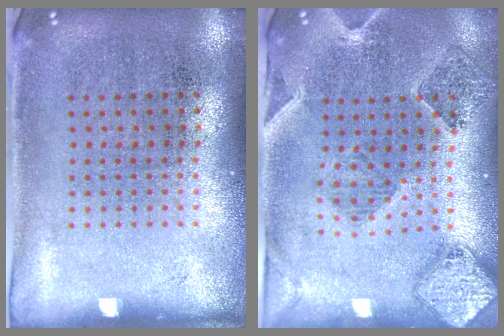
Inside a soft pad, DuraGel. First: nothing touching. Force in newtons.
{"total": 1.6, "press": 1.6, "slide": 0.3}